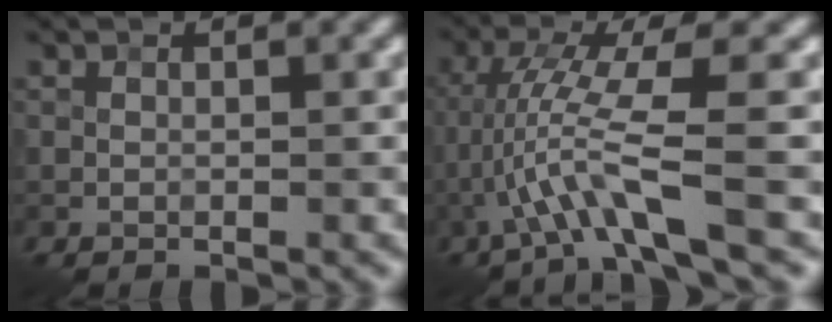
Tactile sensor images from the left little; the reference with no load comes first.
{"total": 5.6, "force": [-1.9, 0.1, 5.2], "torque": [-0.115, 0.007, -0.032]}